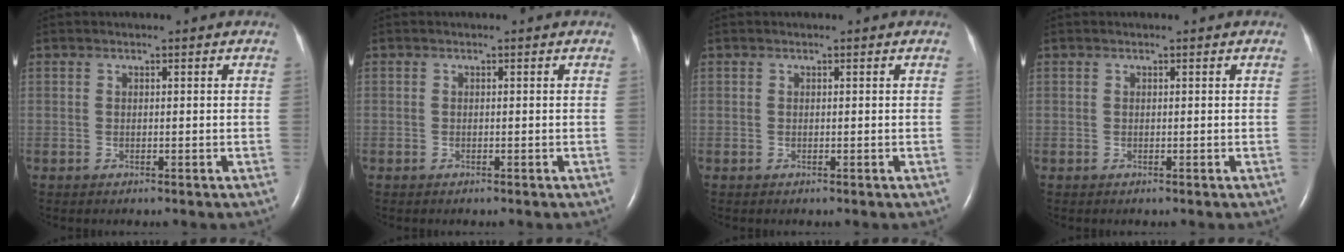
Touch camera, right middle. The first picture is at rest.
{"total": 0.0}
{"total": 0.0}
{"total": 0.0}